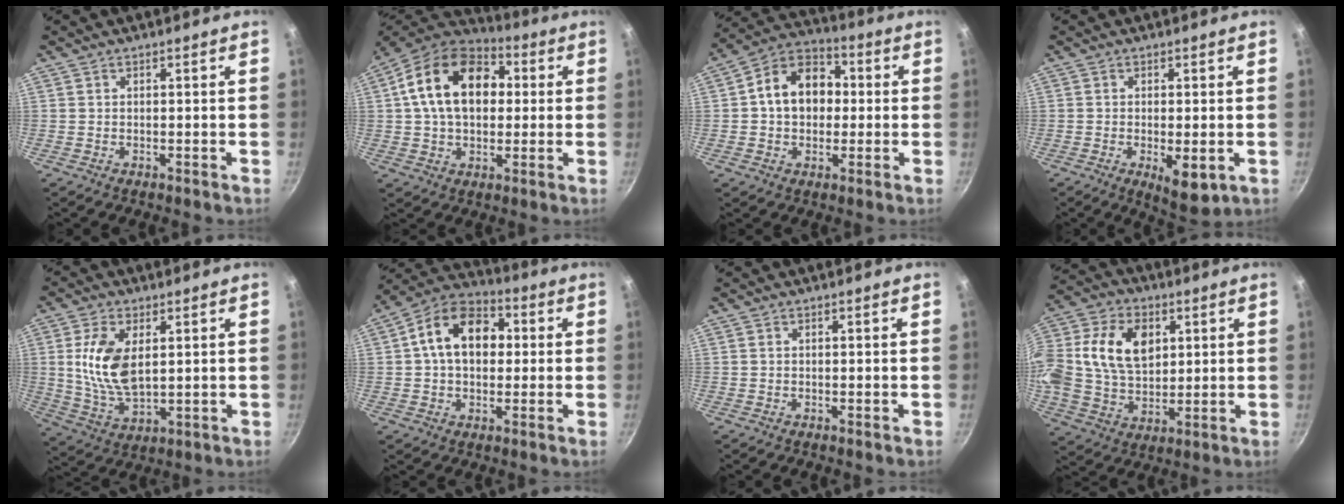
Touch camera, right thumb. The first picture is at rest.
{"total": 19.0, "force": [3.3, 13.0, 13.5], "torque": [-0.200, 0.027, 0.038]}
{"total": 13.0, "force": [0.9, 9.9, 8.3], "torque": [-0.096, 0.029, -0.006]}
{"total": 6.5, "force": [-1.7, 2.4, 5.8], "torque": [-0.082, -0.009, -0.014]}
{"total": 11.7, "force": [2.3, 6.3, 9.6], "torque": [-0.185, -0.016, 0.052]}
{"total": 14.3, "force": [2.0, 10.0, 9.9], "torque": [-0.125, 0.027, 0.013]}
{"total": 0.0}
{"total": 20.1, "force": [4.4, 14.2, 13.5], "torque": [-0.273, 0.022, 0.077]}